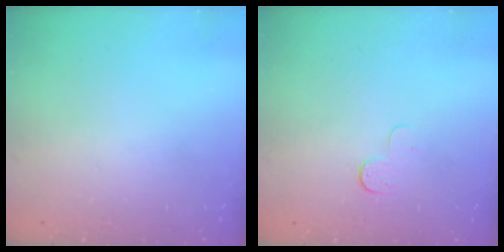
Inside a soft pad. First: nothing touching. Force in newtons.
{"total": 5.0, "press": 5.0, "slide": 0.4}